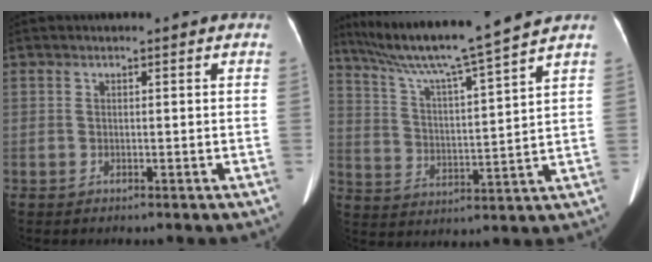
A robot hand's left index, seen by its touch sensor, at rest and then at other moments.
{"total": 15.3, "force": [12.8, -2.1, 8.0], "torque": [-0.143, -0.001, 0.211]}